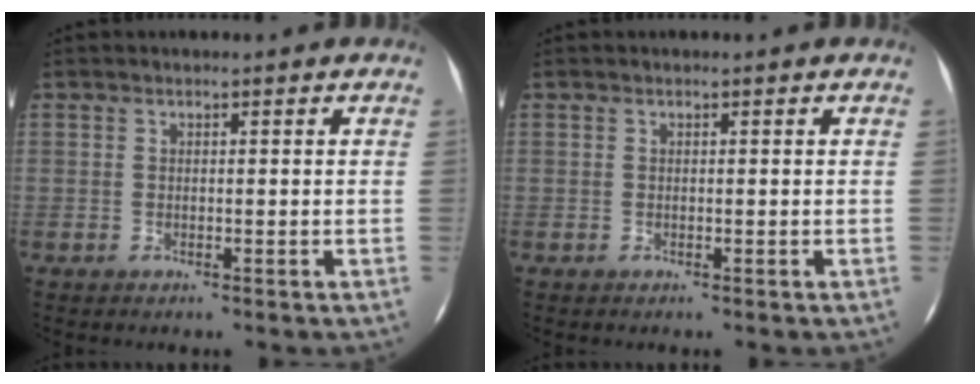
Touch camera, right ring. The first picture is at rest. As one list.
[{"total": 0.0}]